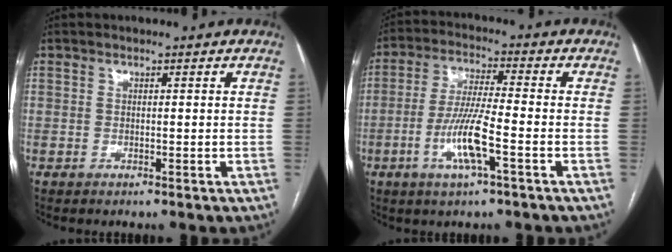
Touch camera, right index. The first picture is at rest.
{"total": 9.0, "force": [-3.1, 0.6, 8.4], "torque": [-0.169, -0.005, -0.062]}